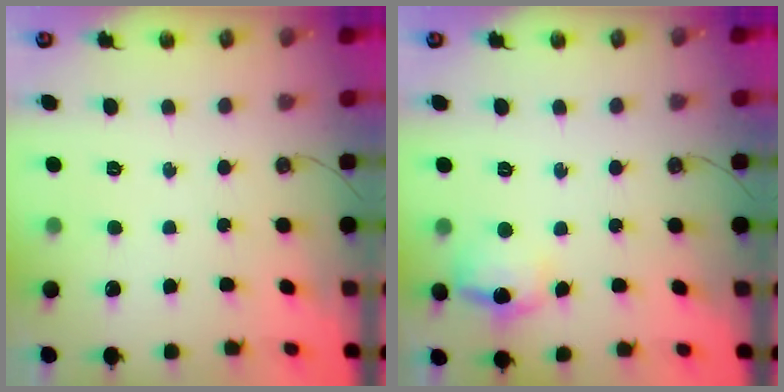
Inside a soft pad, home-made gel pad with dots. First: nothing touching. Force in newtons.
{"total": 10.1, "press": 10.0, "slide": 0.8}